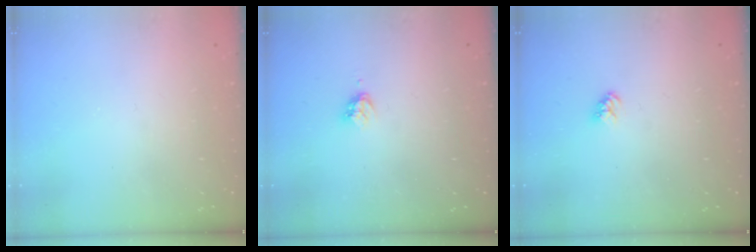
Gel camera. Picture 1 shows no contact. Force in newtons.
{"total": 3.2, "press": 3.1, "slide": 0.5}
{"total": 3.2, "press": 3.1, "slide": 0.3}